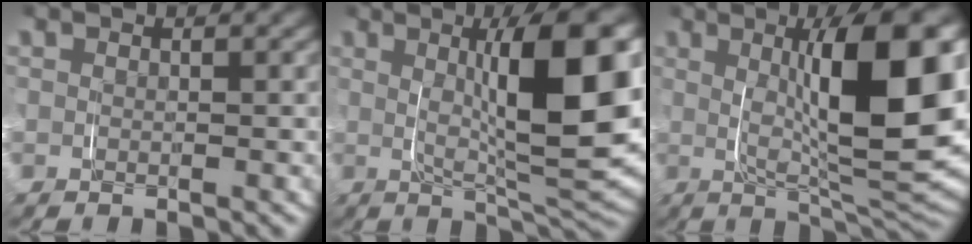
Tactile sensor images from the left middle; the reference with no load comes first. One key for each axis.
{"total": 11.7, "fx": 1.2, "fy": 3.1, "fz": 11.2, "tx": -0.166, "ty": 0.001, "tz": 0.026}
{"total": 12.8, "fx": 1.2, "fy": 3.7, "fz": 12.2, "tx": -0.179, "ty": -0.003, "tz": 0.028}